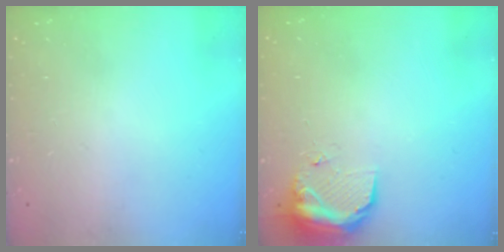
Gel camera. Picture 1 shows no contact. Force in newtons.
{"total": 9.6, "press": 9.6, "slide": 0.5}